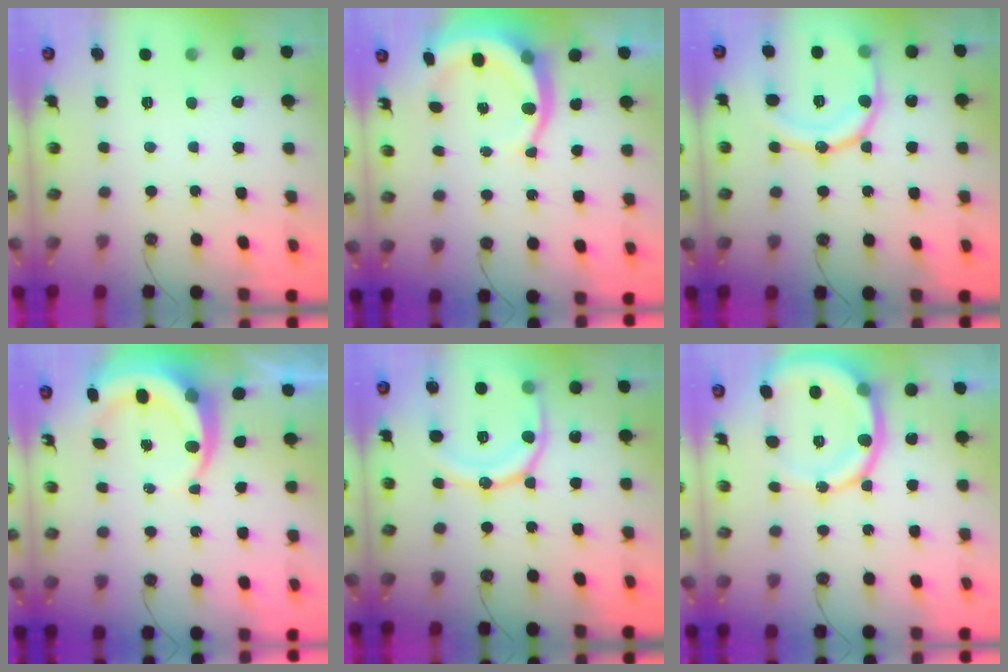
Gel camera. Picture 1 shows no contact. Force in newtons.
{"total": 10.2, "press": 10.1, "slide": 1.8}
{"total": 16.6, "press": 16.6, "slide": 1.8}
{"total": 8.6, "press": 8.5, "slide": 1.2}
{"total": 17.2, "press": 17.1, "slide": 2.0}
{"total": 16.7, "press": 16.4, "slide": 3.2}